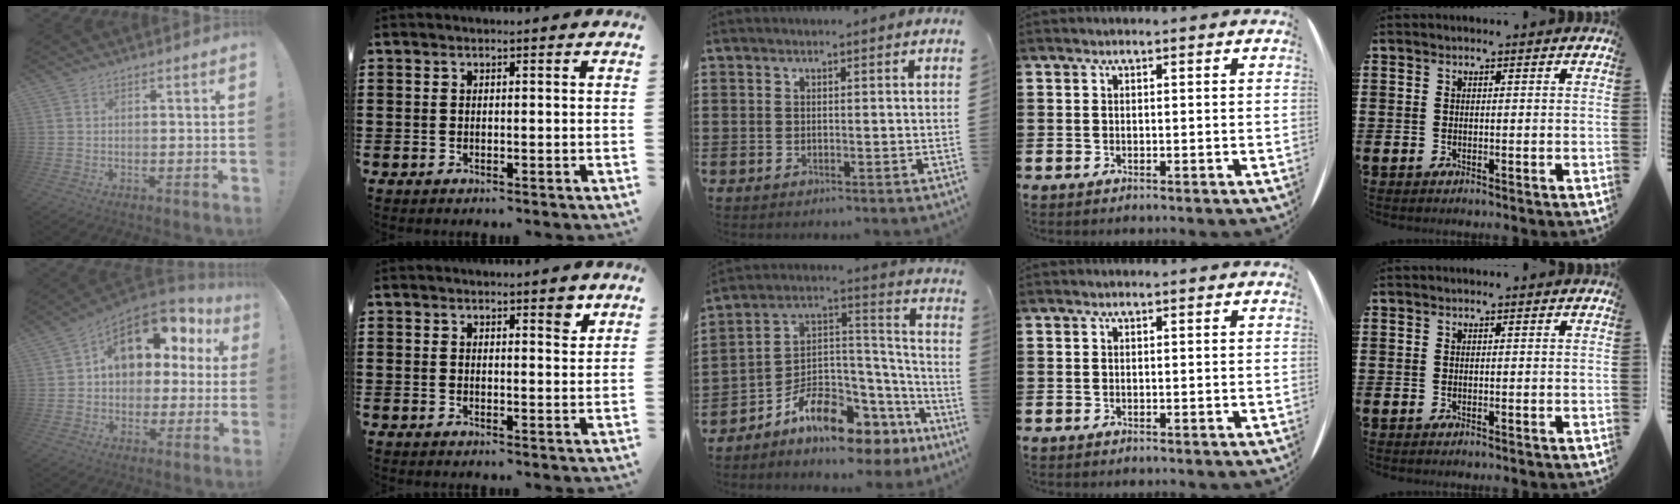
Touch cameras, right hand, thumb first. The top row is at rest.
{"thumb": {"total": 14.9, "force": [6.7, 9.7, 9.1], "torque": [-0.124, -0.041, 0.115]}, "index": {"total": 2.5, "force": [2.0, 0.8, 1.3], "torque": [-0.012, -0.001, 0.032]}, "middle": {"total": 8.7, "force": [-7.0, 3.1, 4.2], "torque": [-0.096, 0.002, -0.139]}}